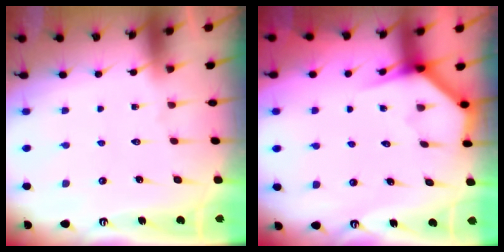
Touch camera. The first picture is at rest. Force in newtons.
{"total": 3.8, "press": 3.8, "slide": 0.1}